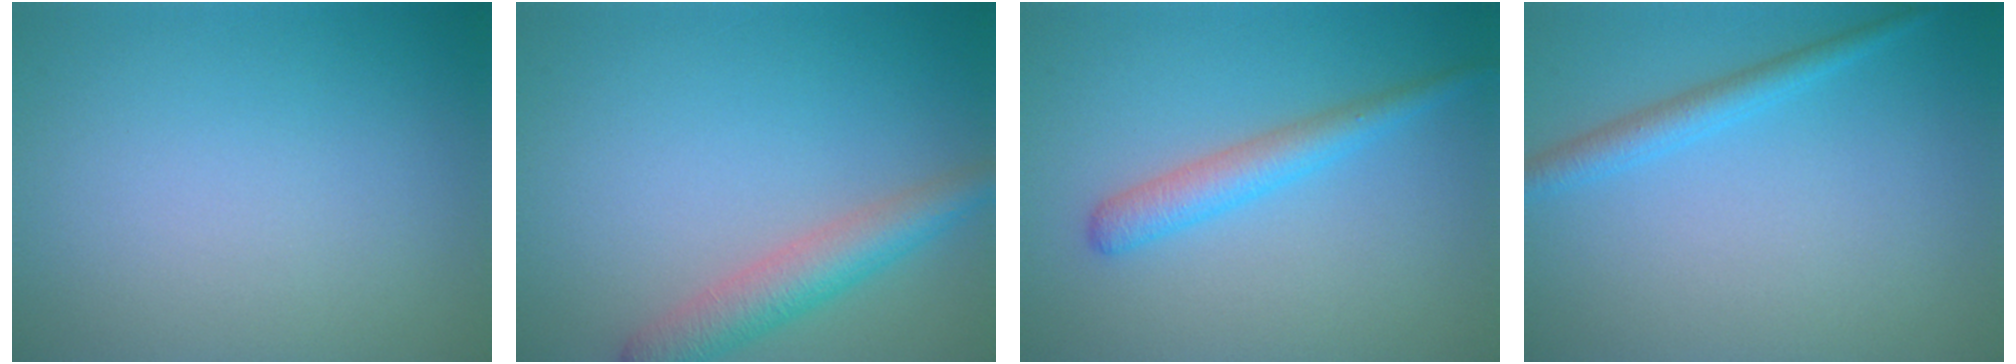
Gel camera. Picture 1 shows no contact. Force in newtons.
{"total": 3.9, "press": 3.9, "slide": 0.2}
{"total": 2.8, "press": 2.8, "slide": 0.0}
{"total": 2.2, "press": 2.2, "slide": 0.1}